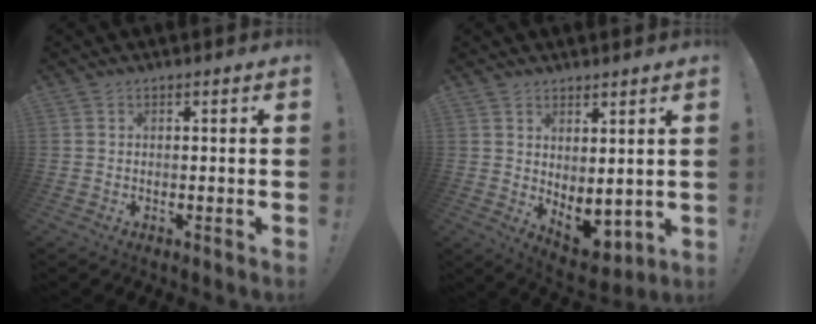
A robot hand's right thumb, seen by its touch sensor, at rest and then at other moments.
{"total": 5.6, "force": [1.3, 3.6, 4.1], "torque": [-0.041, -0.028, 0.037]}